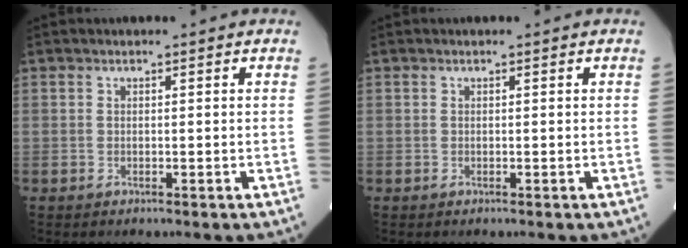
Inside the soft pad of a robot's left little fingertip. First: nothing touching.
{"total": 0.0}